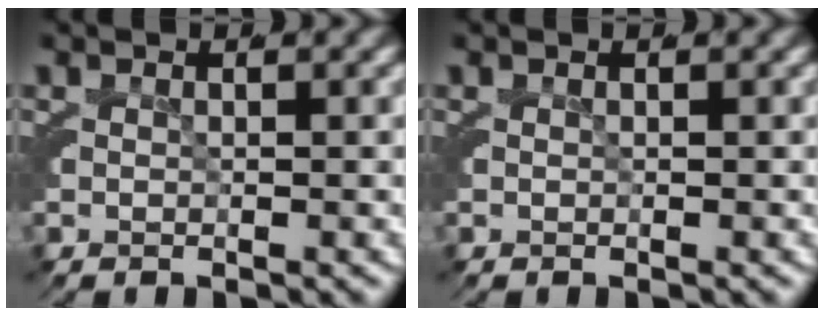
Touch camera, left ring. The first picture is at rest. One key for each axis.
{"total": 0.0}